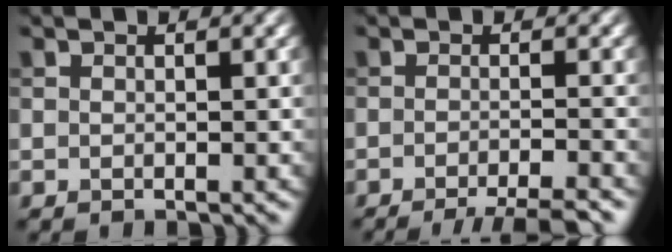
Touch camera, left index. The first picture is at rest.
{"total": 5.4, "force": [-3.8, 0.9, 3.7], "torque": [-0.043, -0.005, -0.060]}